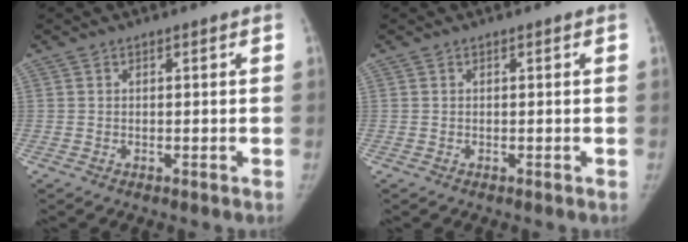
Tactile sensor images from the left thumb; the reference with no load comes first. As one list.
[{"total": 0.0}]